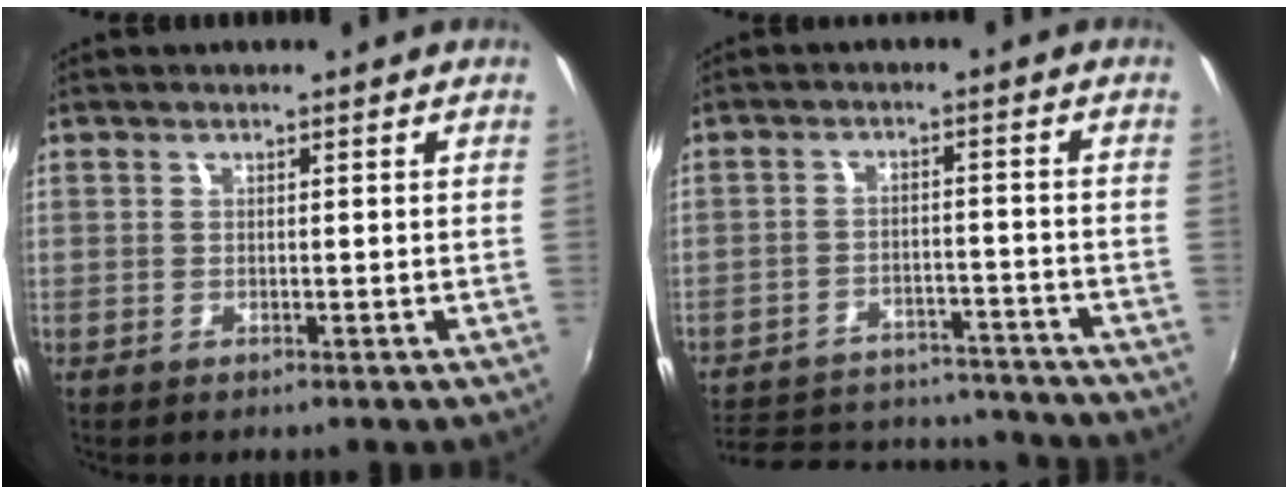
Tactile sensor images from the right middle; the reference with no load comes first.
{"total": 21.1, "force": [-18.2, 7.4, 7.6], "torque": [-0.168, 0.015, -0.234]}